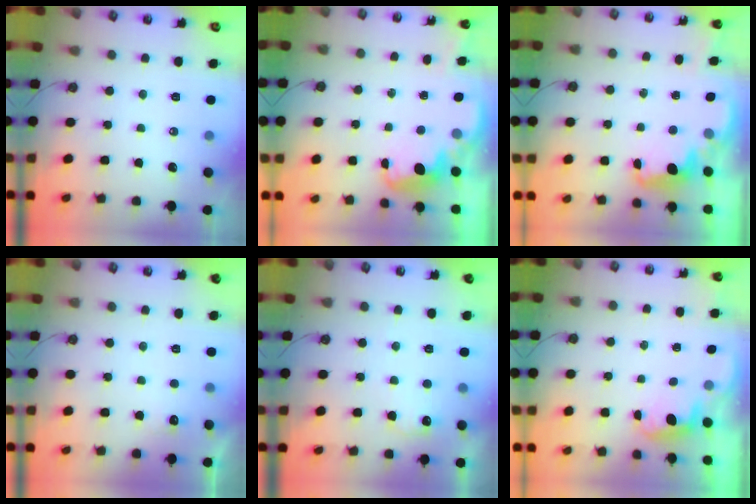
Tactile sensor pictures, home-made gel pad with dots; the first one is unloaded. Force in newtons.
{"total": 2.7, "press": 2.6, "slide": 0.8}
{"total": 2.5, "press": 2.5, "slide": 0.5}
{"total": 4.2, "press": 4.0, "slide": 1.1}
{"total": 7.0, "press": 7.0, "slide": 0.4}
{"total": 1.0, "press": 0.7, "slide": 0.7}